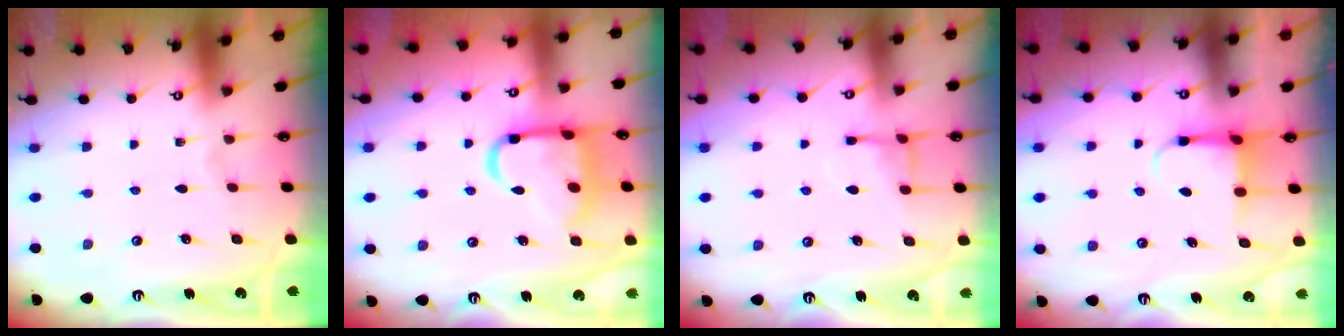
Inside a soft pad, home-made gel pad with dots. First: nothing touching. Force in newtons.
{"total": 15.0, "press": 15.0, "slide": 1.3}
{"total": 7.7, "press": 7.7, "slide": 0.4}
{"total": 3.9, "press": 3.8, "slide": 0.6}